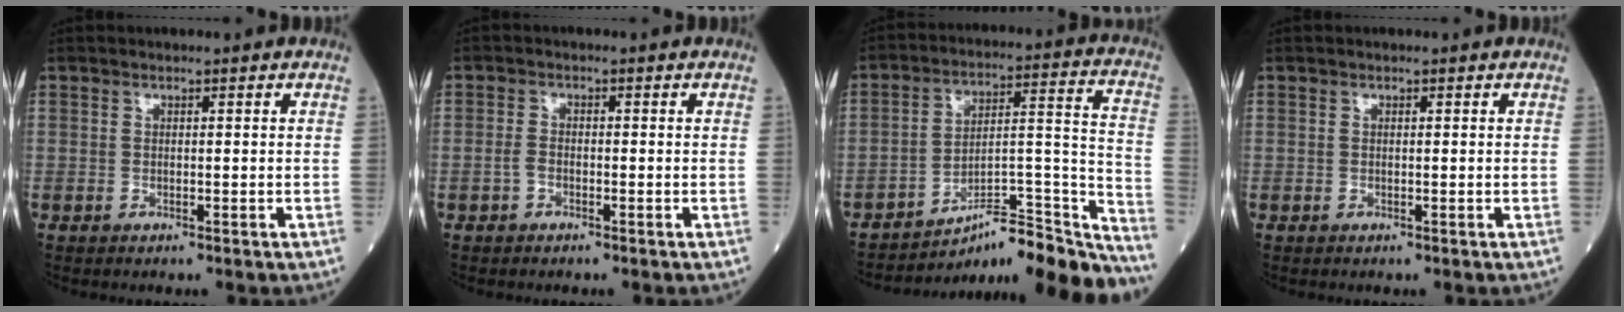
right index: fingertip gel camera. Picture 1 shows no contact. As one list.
[{"total": 1.6, "force": [-0.8, 1.0, 0.9], "torque": [-0.018, 0.004, -0.015]}, {"total": 19.9, "force": [-18.4, 1.7, 7.6], "torque": [-0.060, 0.047, -0.271]}, {"total": 0.0}]